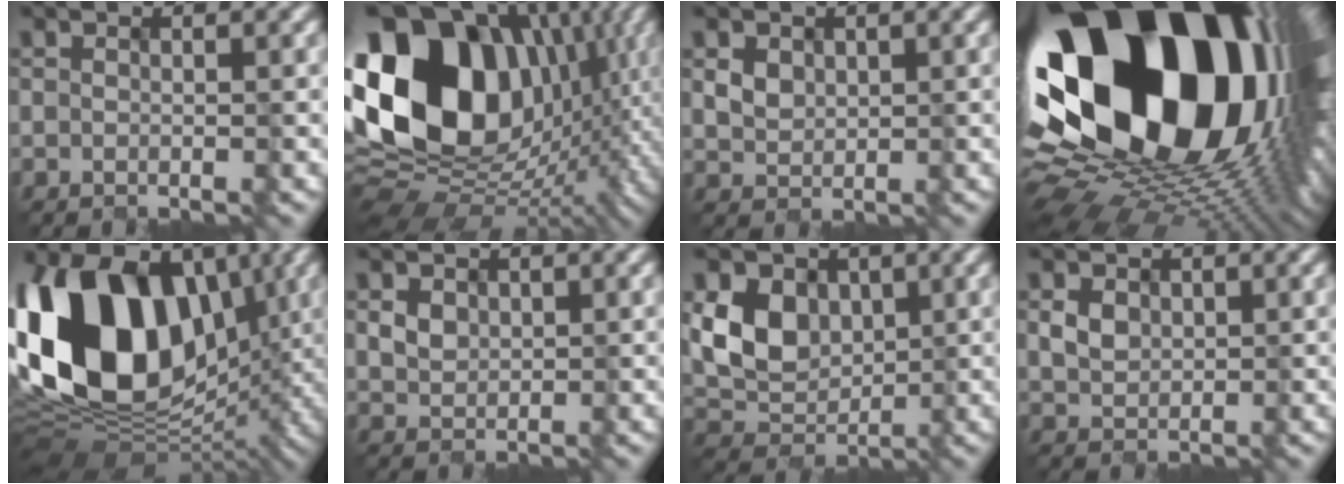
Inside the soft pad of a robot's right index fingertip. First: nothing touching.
{"total": 19.6, "force": [4.3, 14.6, 12.4], "torque": [-0.269, 0.019, 0.081]}
{"total": 1.6, "force": [0.7, 1.4, 0.4], "torque": [-0.015, -0.004, 0.021]}
{"total": 23.3, "force": [3.0, 14.4, 18.1], "torque": [-0.321, -0.075, 0.070]}
{"total": 18.8, "force": [3.0, 13.2, 12.9], "torque": [-0.262, 0.020, 0.045]}
{"total": 1.5, "force": [0.6, 1.3, 0.4], "torque": [-0.013, -0.004, 0.018]}
{"total": 5.7, "force": [1.1, 4.6, 3.1], "torque": [-0.063, -0.003, 0.021]}
{"total": 1.8, "force": [0.5, 1.5, 0.6], "torque": [-0.018, -0.003, 0.016]}